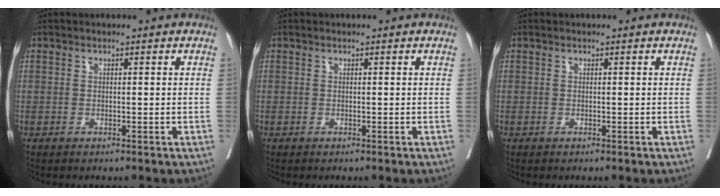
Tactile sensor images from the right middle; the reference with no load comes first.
{"total": 0.0}
{"total": 0.0}